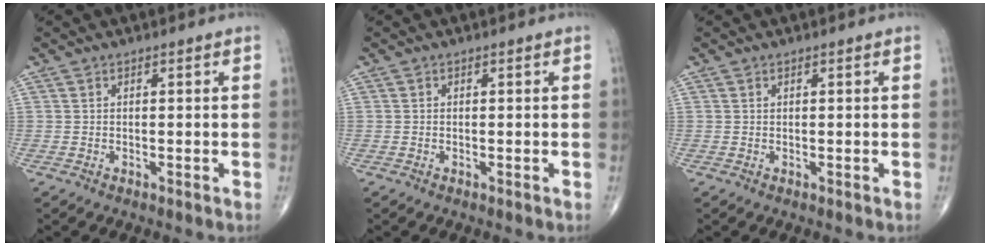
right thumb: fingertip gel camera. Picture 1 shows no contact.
{"total": 0.0}
{"total": 0.0}